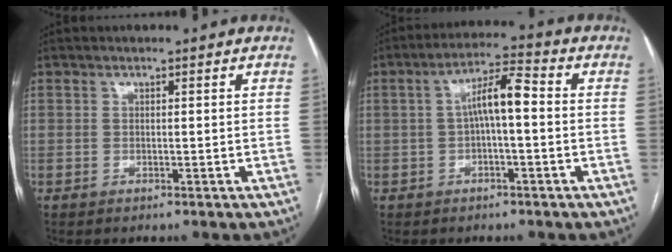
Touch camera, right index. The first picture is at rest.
{"total": 6.6, "force": [0.1, 1.2, 6.4], "torque": [-0.116, 0.025, 0.001]}